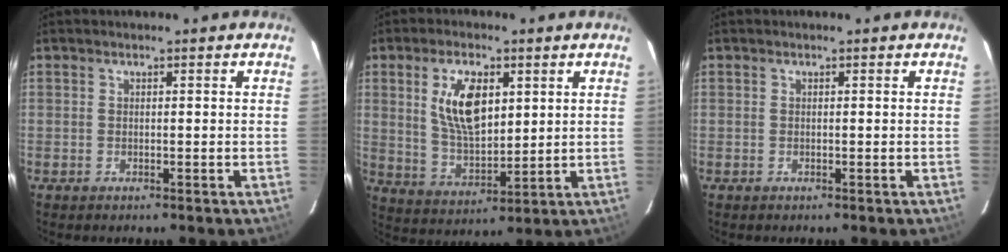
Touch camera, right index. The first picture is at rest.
{"total": 11.2, "force": [3.6, 5.5, 9.0], "torque": [-0.168, 0.004, 0.079]}
{"total": 0.0}